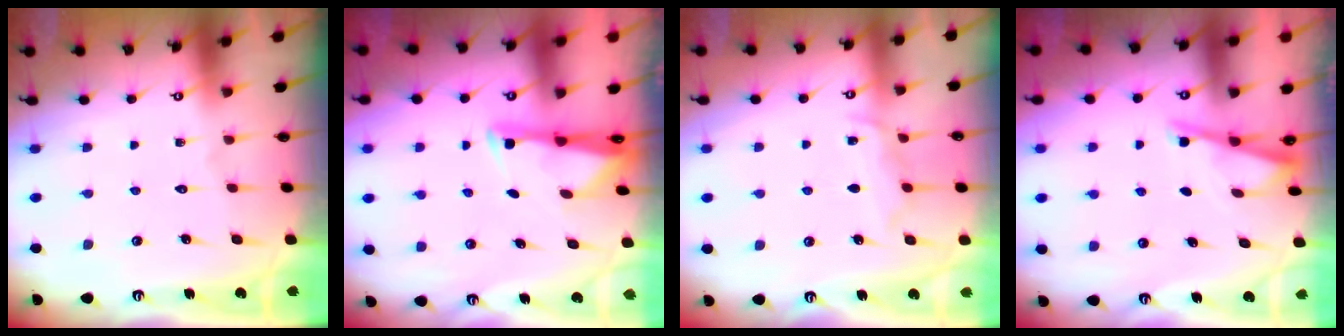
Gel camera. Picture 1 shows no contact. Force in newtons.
{"total": 2.6, "press": 2.6, "slide": 0.4}
{"total": 6.8, "press": 6.7, "slide": 0.8}
{"total": 2.8, "press": 2.8, "slide": 0.3}